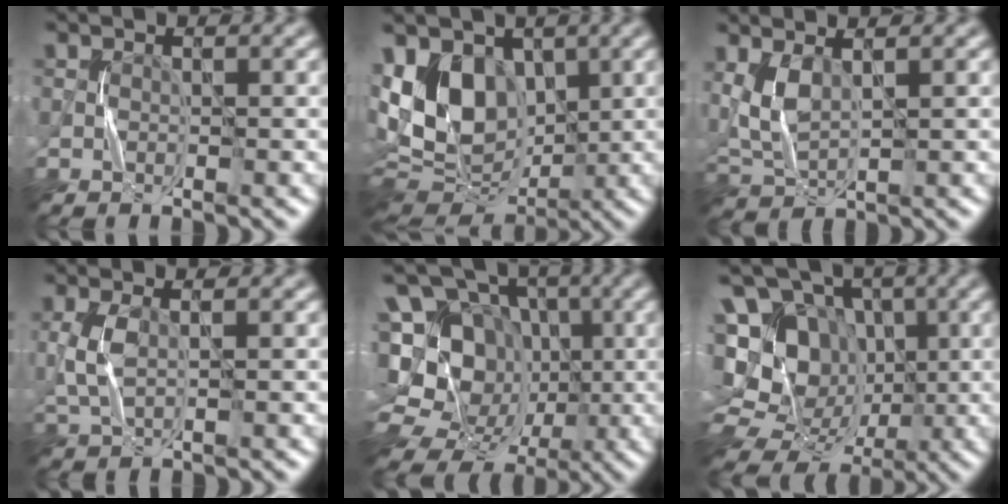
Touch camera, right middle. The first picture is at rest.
{"total": 11.7, "force": [2.6, 7.9, 8.3], "torque": [-0.166, 0.007, 0.040]}
{"total": 3.4, "force": [1.5, 1.3, 2.7], "torque": [-0.073, 0.000, 0.038]}
{"total": 2.4, "force": [0.5, 0.7, 2.2], "torque": [-0.058, 0.002, 0.013]}
{"total": 15.6, "force": [-1.2, 13.6, 7.5], "torque": [-0.174, 0.044, -0.030]}
{"total": 16.6, "force": [1.5, 14.9, 7.2], "torque": [-0.175, 0.029, 0.008]}